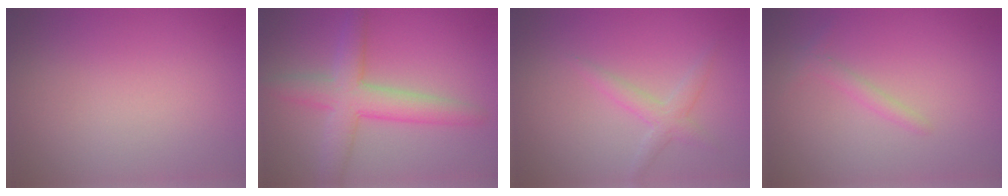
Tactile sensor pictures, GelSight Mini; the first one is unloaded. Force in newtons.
{"total": 5.4, "press": 5.3, "slide": 0.4}
{"total": 2.0, "press": 2.0, "slide": 0.0}
{"total": 1.2, "press": 1.2, "slide": 0.1}